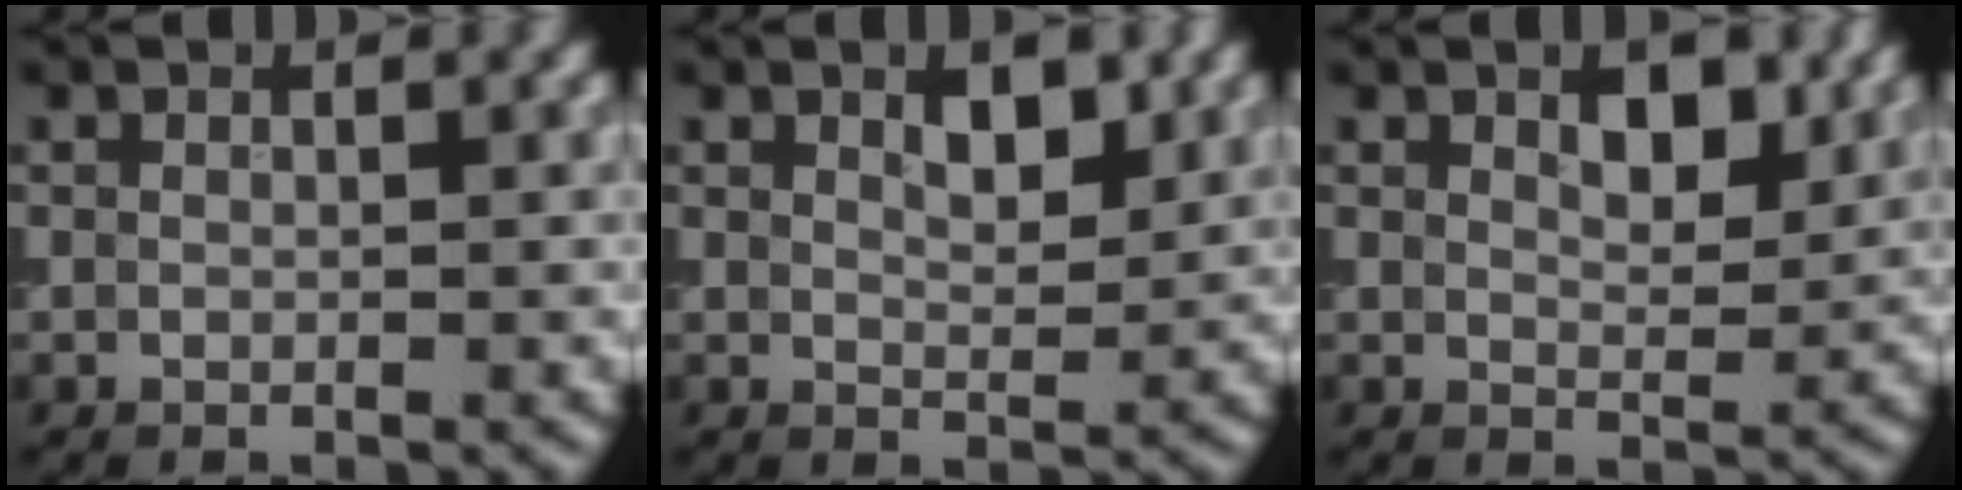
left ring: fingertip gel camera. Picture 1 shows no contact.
{"total": 2.5, "force": [1.3, 1.0, 1.9], "torque": [-0.025, 0.000, 0.023]}
{"total": 3.2, "force": [1.6, 1.5, 2.3], "torque": [-0.034, 0.000, 0.026]}